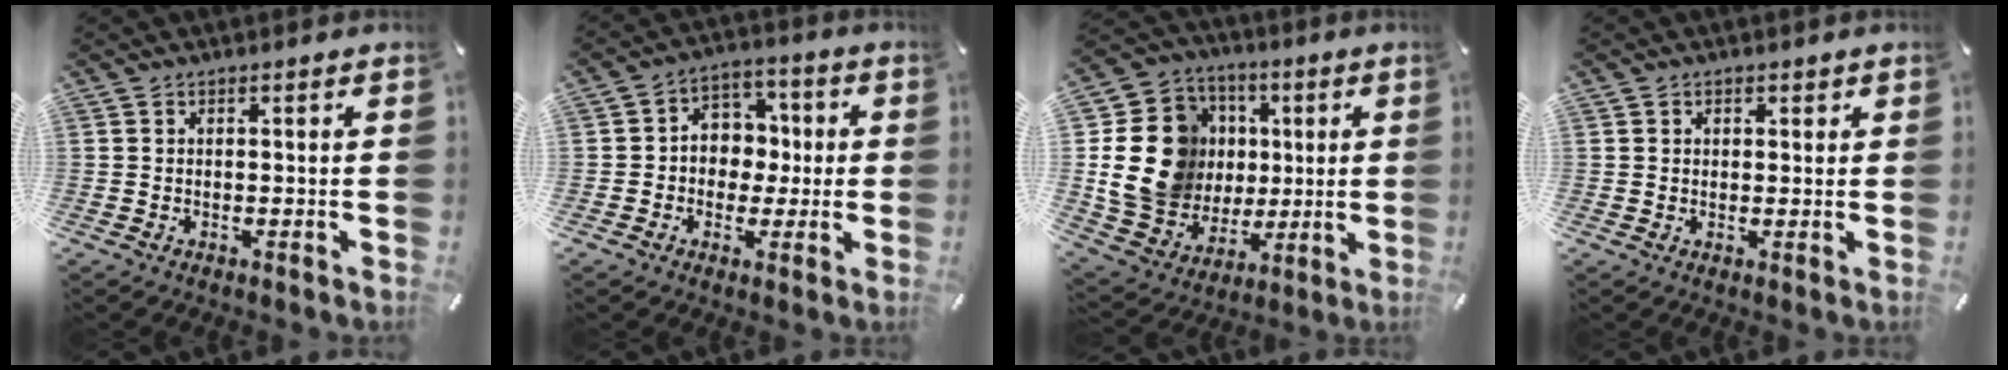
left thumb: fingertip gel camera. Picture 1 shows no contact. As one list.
[{"total": 7.8, "force": [-1.1, 7.3, 2.4], "torque": [-0.035, 0.014, -0.021]}, {"total": 19.5, "force": [1.8, 17.4, 8.6], "torque": [-0.170, -0.002, 0.052]}, {"total": 1.8, "force": [0.7, 1.7, 0.3], "torque": [0.010, -0.001, 0.007]}]